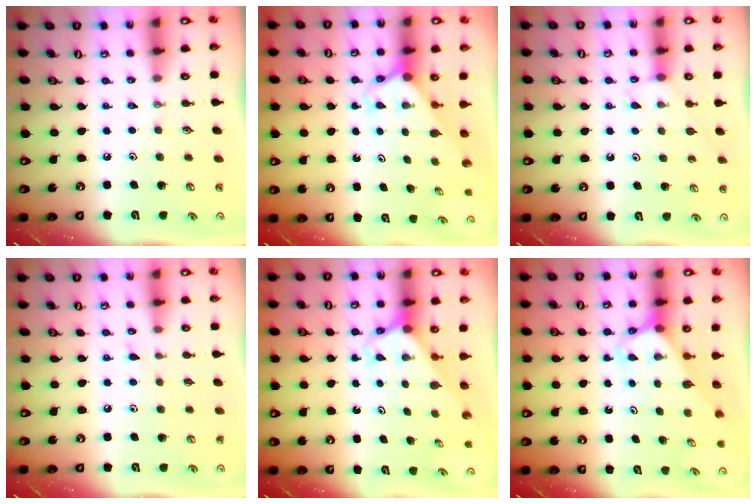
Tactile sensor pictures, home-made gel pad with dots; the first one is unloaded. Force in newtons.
{"total": 2.4, "press": 2.4, "slide": 0.2}
{"total": 5.7, "press": 5.7, "slide": 0.6}
{"total": 6.0, "press": 6.0, "slide": 0.5}
{"total": 2.4, "press": 2.4, "slide": 0.2}
{"total": 3.1, "press": 3.1, "slide": 0.2}